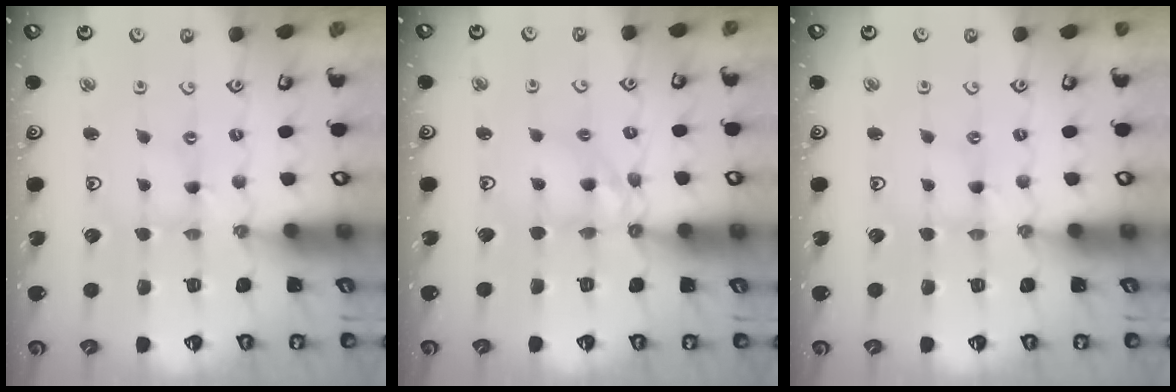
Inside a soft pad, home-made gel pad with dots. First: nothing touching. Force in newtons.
{"total": 10.1, "press": 10.0, "slide": 1.0}
{"total": 0.0}